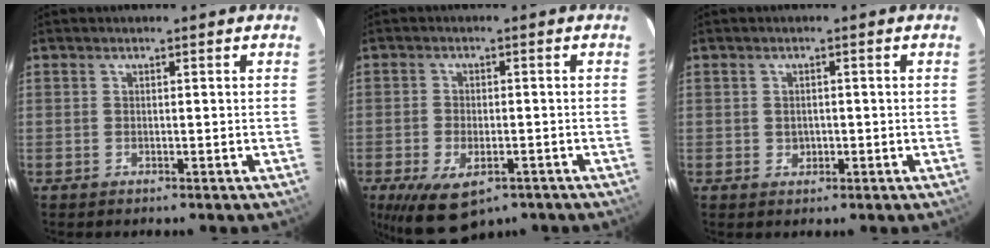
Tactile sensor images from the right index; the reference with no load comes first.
{"total": 10.9, "force": [-6.3, 5.4, 7.2], "torque": [-0.151, -0.030, -0.096]}
{"total": 1.6, "force": [-0.2, 1.5, 0.5], "torque": [-0.006, 0.003, 0.000]}